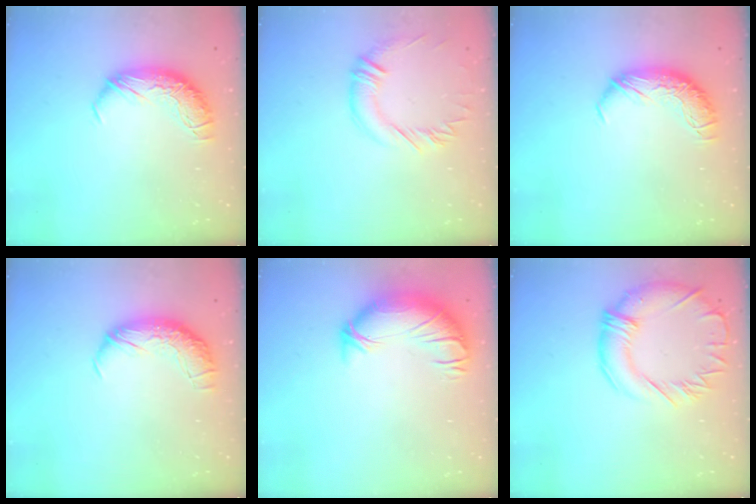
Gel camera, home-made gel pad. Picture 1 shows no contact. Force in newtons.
{"total": 1.3, "press": 1.1, "slide": 0.7}
{"total": 0.0}
{"total": 2.4, "press": 1.0, "slide": 2.2}
{"total": 3.4, "press": 0.5, "slide": 3.3}
{"total": 5.7, "press": 5.5, "slide": 1.5}